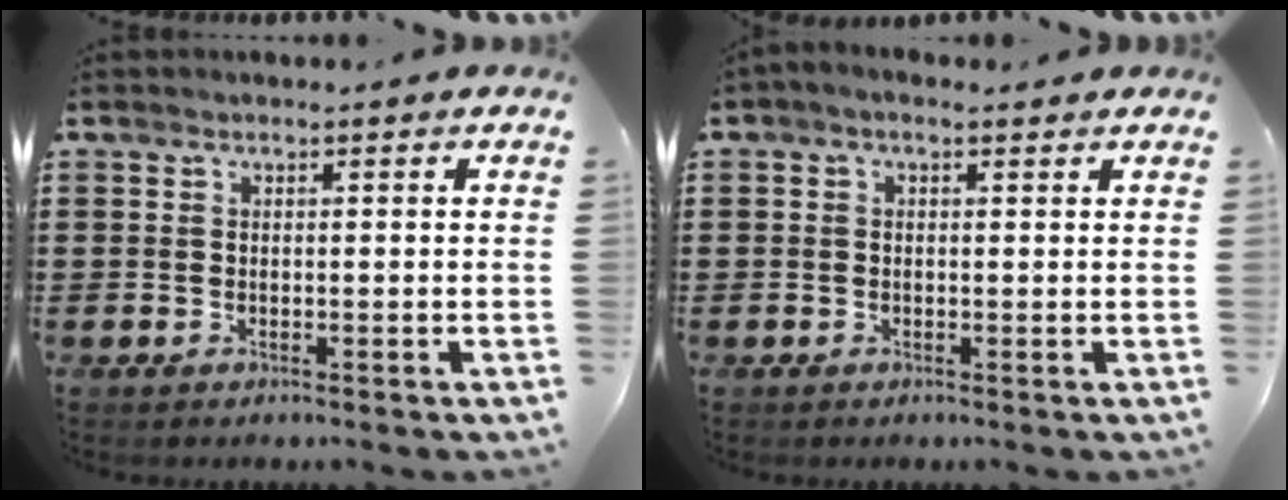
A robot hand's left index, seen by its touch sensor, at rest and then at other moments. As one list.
[{"total": 0.7, "force": [-0.2, 0.3, 0.7], "torque": [-0.013, 0.000, -0.004]}]